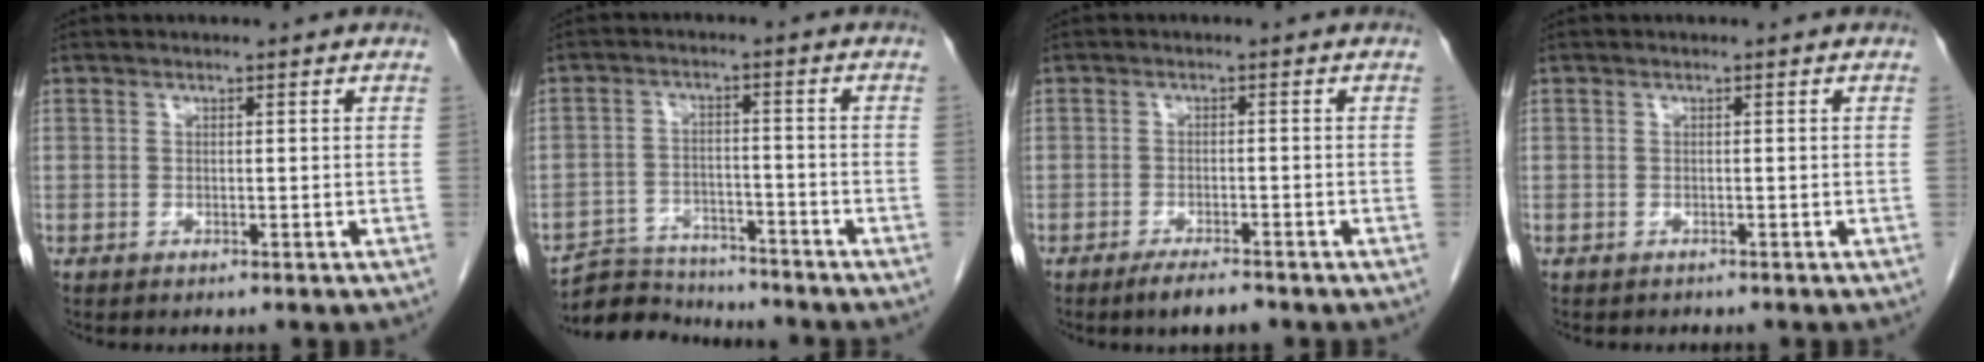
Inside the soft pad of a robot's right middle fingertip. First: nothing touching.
{"total": 8.1, "force": [-7.9, 1.7, 0.2], "torque": [-0.003, 0.009, -0.135]}
{"total": 3.4, "force": [-2.6, 0.5, 2.1], "torque": [-0.039, -0.004, -0.043]}
{"total": 0.7, "force": [-0.6, 0.3, 0.0], "torque": [-0.008, 0.001, -0.010]}